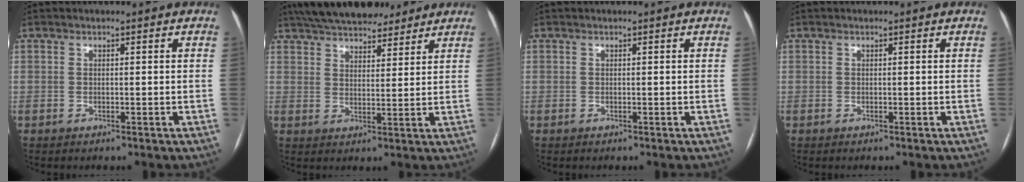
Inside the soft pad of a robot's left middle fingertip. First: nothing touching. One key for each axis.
{"total": 15.9, "fx": 13.5, "fy": 5.0, "fz": 6.8, "tx": -0.119, "ty": 0.035, "tz": 0.205}
{"total": 0.0}
{"total": 0.0}